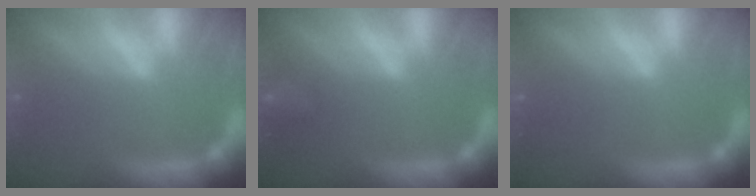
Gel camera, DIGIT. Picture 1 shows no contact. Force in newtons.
{"total": 2.4}
{"total": 0.0}